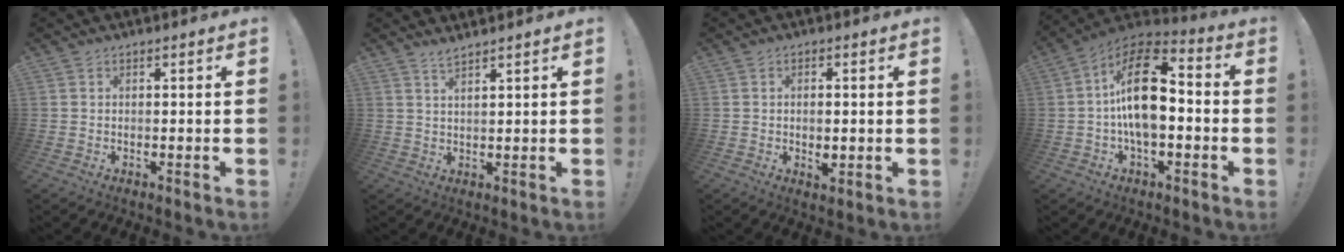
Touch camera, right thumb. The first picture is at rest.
{"total": 2.5, "force": [2.2, -0.6, 1.1], "torque": [-0.022, -0.014, 0.038]}
{"total": 1.9, "force": [-0.5, 0.9, 1.6], "torque": [-0.015, -0.002, -0.009]}
{"total": 18.1, "force": [-0.3, 9.7, 15.2], "torque": [-0.267, 0.014, -0.008]}